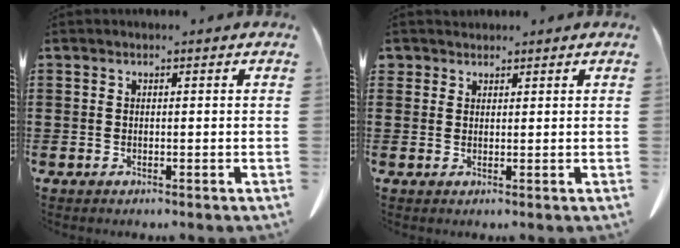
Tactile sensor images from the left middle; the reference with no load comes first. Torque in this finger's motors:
{"motor_torque": [0.36, -0.34, 0.02, 0.01]}